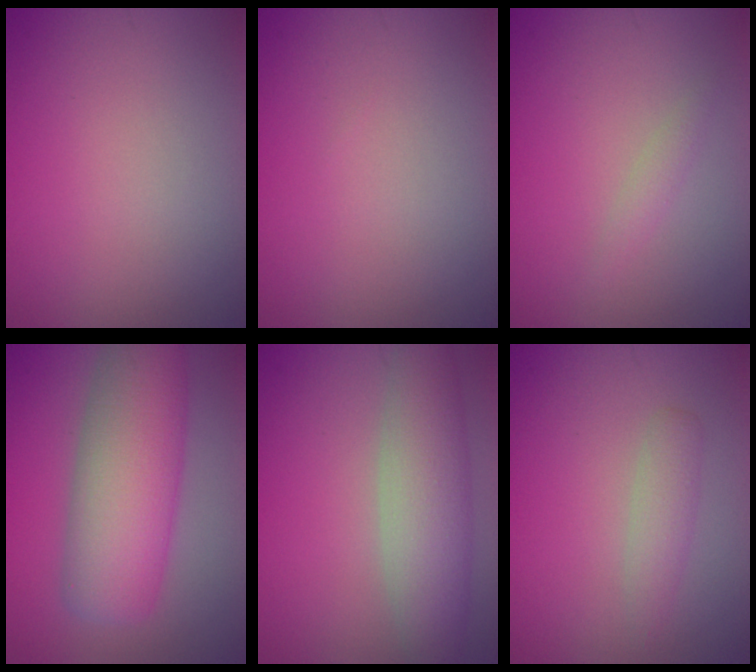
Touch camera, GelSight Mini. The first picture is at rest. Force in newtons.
{"total": 0.0}
{"total": 1.0, "press": 1.0, "slide": 0.0}
{"total": 9.2, "press": 9.2, "slide": 0.3}
{"total": 5.8, "press": 5.8, "slide": 0.5}
{"total": 1.8, "press": 1.8, "slide": 0.0}